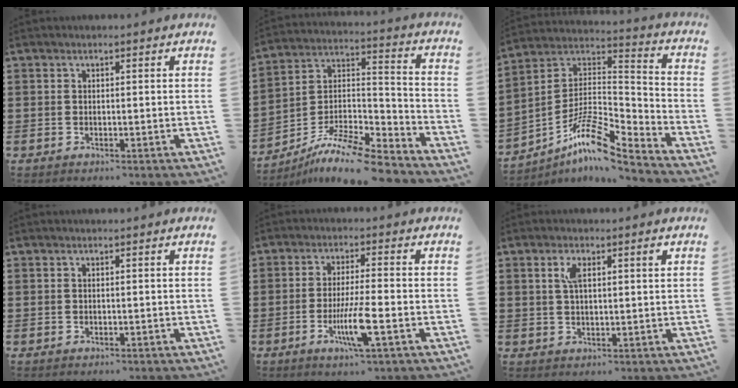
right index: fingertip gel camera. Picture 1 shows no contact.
{"total": 10.3, "force": [-8.9, 1.8, 5.0], "torque": [-0.091, 0.019, -0.177]}
{"total": 10.6, "force": [-7.5, 2.6, 7.1], "torque": [-0.152, 0.001, -0.151]}
{"total": 0.0}
{"total": 7.2, "force": [-2.7, 0.7, 6.7], "torque": [-0.135, -0.019, -0.052]}
{"total": 3.5, "force": [1.3, 1.0, 3.0], "torque": [-0.055, 0.004, 0.018]}